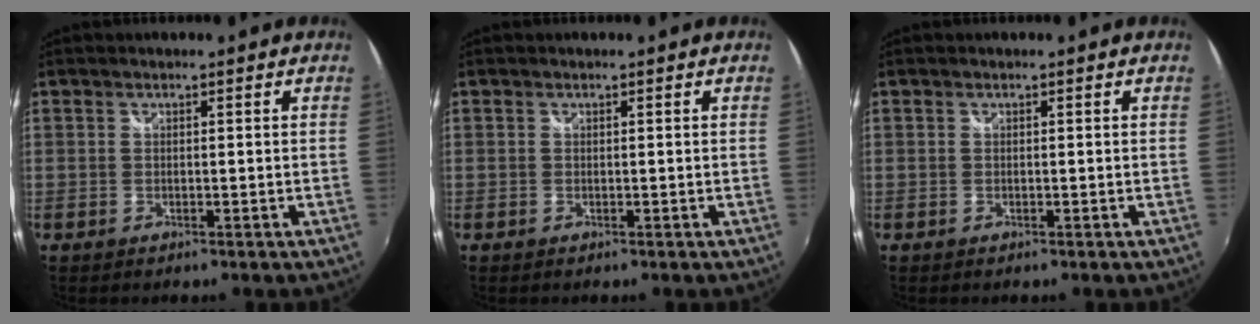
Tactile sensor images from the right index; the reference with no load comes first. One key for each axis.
{"total": 0.0}
{"total": 0.0}